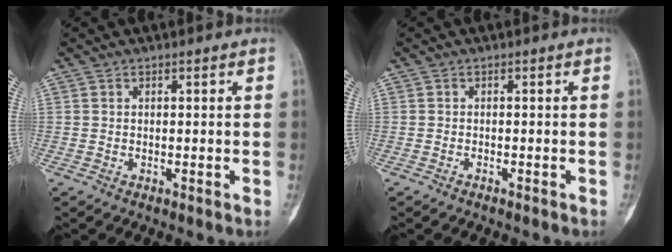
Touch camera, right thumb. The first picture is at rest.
{"total": 0.6, "force": [-0.5, 0.1, 0.3], "torque": [-0.012, 0.004, -0.006]}